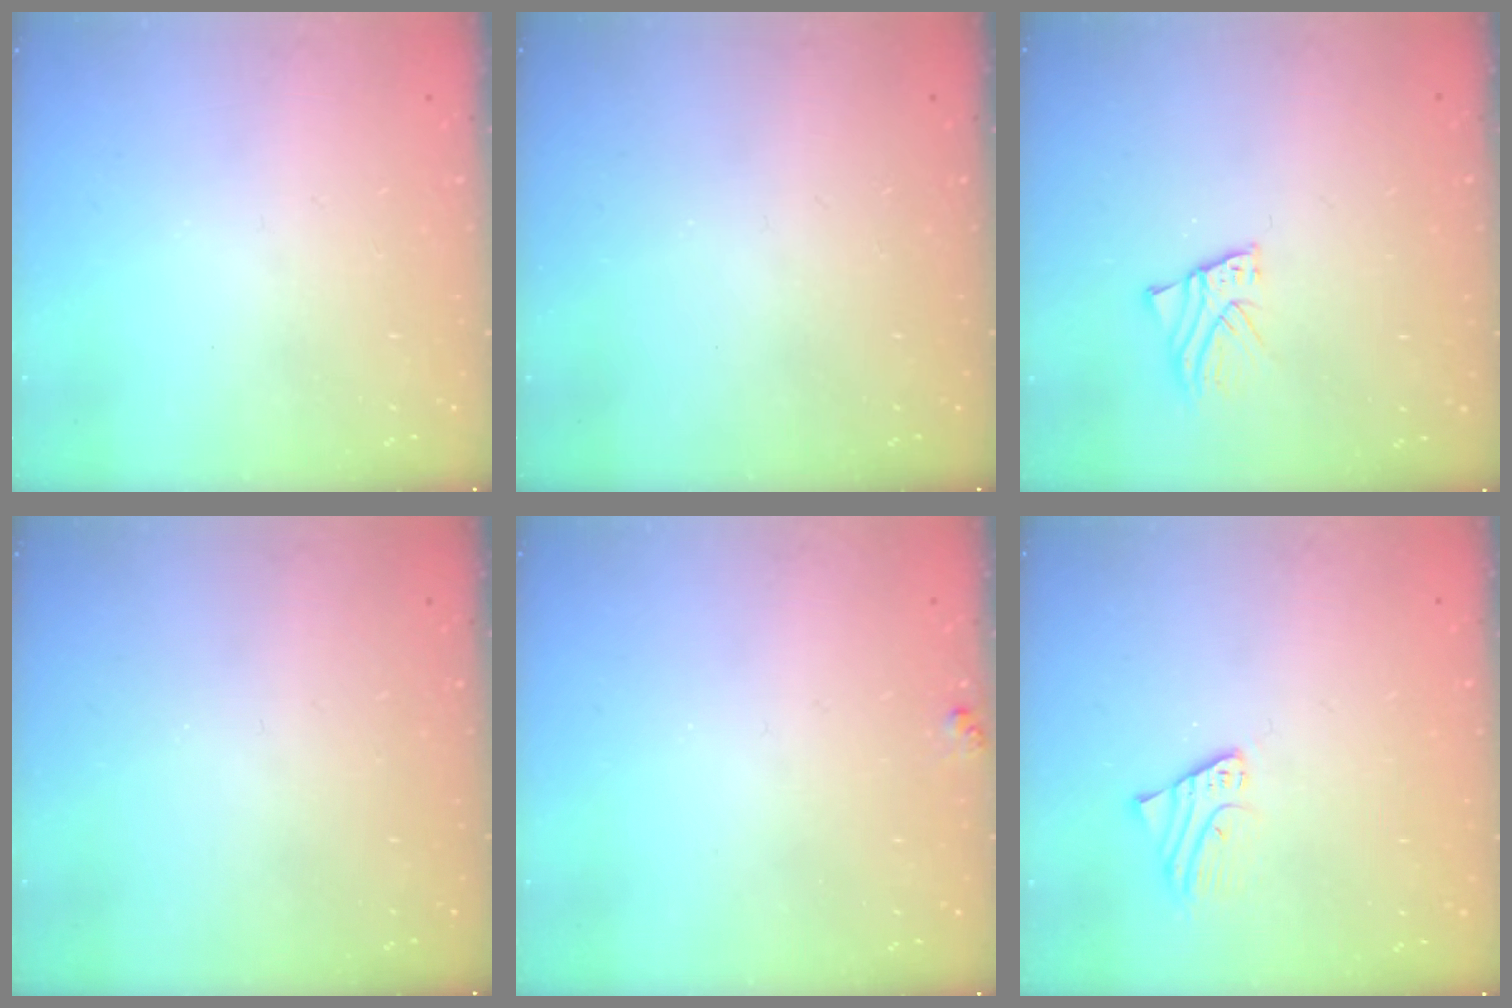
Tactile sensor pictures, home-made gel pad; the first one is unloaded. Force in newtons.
{"total": 0.0}
{"total": 1.8, "press": 1.8, "slide": 0.1}
{"total": 0.0}
{"total": 3.4, "press": 3.4, "slide": 0.4}
{"total": 2.3, "press": 2.3, "slide": 0.1}